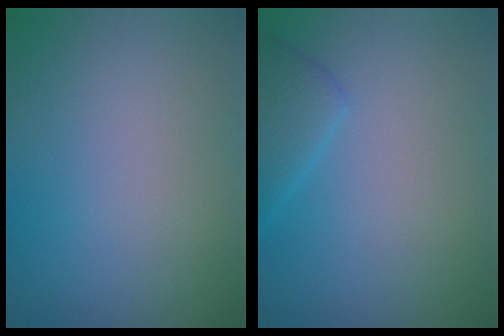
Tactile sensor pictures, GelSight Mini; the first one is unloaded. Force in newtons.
{"total": 2.9, "press": 2.9, "slide": 0.2}